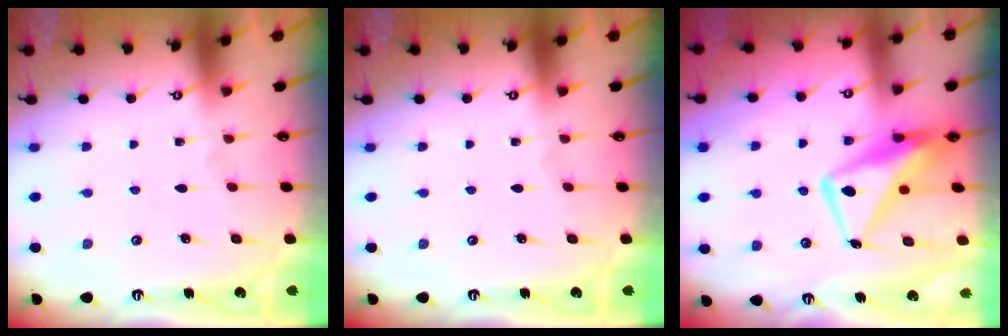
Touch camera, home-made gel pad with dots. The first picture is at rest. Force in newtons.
{"total": 0.0}
{"total": 12.8, "press": 12.7, "slide": 1.3}